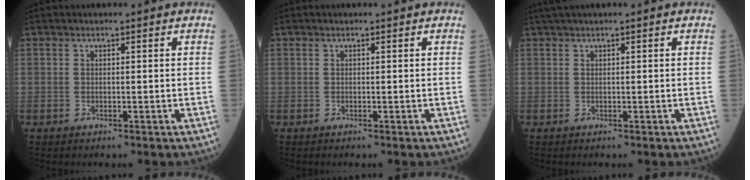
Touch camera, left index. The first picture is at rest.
{"total": 0.0}
{"total": 1.4, "force": [0.9, -0.2, 1.0], "torque": [-0.026, 0.019, 0.022]}